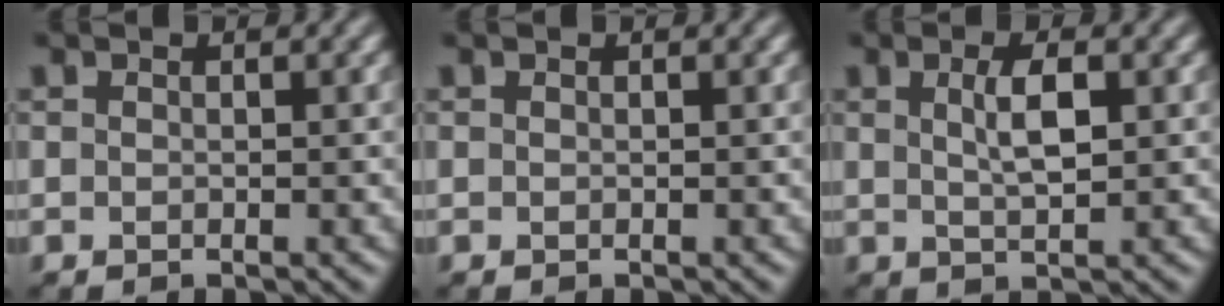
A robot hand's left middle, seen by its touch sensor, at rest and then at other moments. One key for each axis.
{"total": 0.0}
{"total": 2.9, "fx": 0.8, "fy": 0.7, "fz": 2.7, "tx": -0.049, "ty": 0.004, "tz": 0.014}